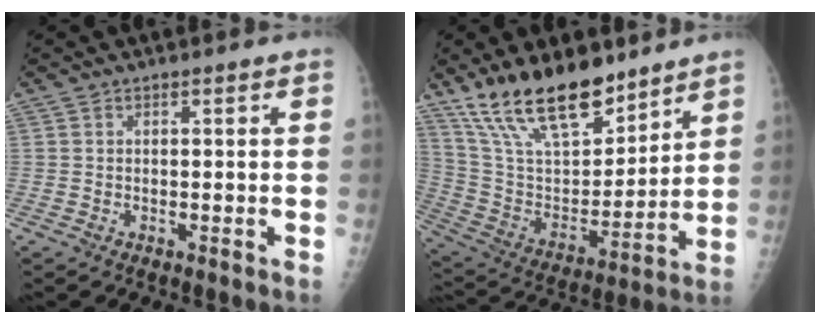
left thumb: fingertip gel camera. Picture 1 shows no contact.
{"total": 20.8, "force": [15.4, 8.2, 11.3], "torque": [-0.156, -0.075, 0.286]}